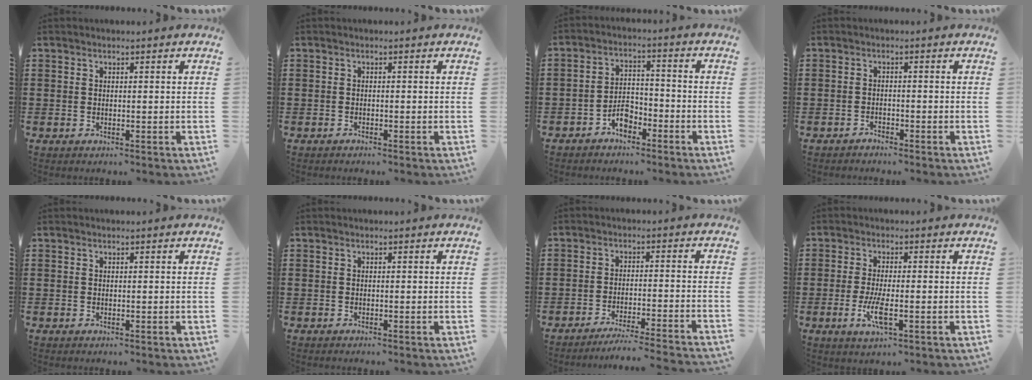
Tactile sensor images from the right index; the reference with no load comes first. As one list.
[{"total": 0.6, "force": [-0.6, 0.0, 0.1], "torque": [-0.002, -0.002, -0.011]}, {"total": 4.4, "force": [-3.1, 2.1, 2.3], "torque": [-0.045, 0.008, -0.059]}, {"total": 1.3, "force": [-1.3, 0.1, 0.0], "torque": [-0.003, 0.003, -0.027]}, {"total": 0.0}, {"total": 0.0}, {"total": 3.8, "force": [-3.6, -0.7, 1.3], "torque": [-0.022, -0.007, -0.072]}, {"total": 4.7, "force": [-1.6, 0.9, 4.3], "torque": [-0.098, -0.014, -0.034]}]